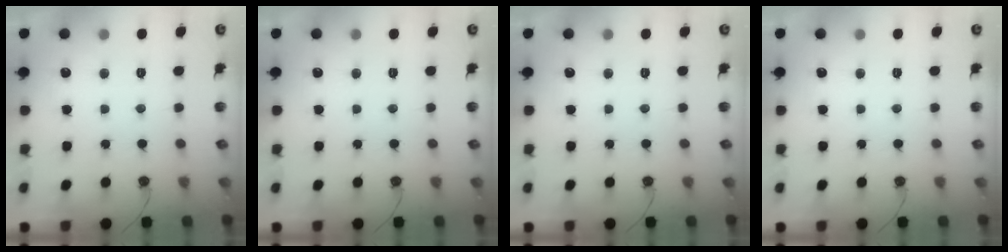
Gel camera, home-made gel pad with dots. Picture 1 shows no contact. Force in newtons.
{"total": 0.0}
{"total": 0.0}
{"total": 0.0}